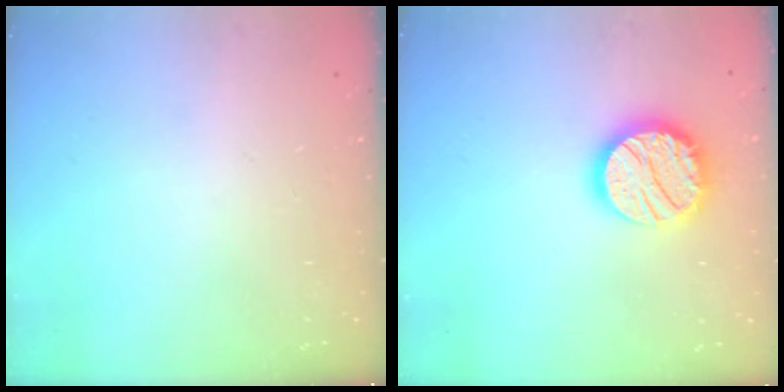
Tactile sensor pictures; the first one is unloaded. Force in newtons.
{"total": 18.1, "press": 18.1, "slide": 1.3}